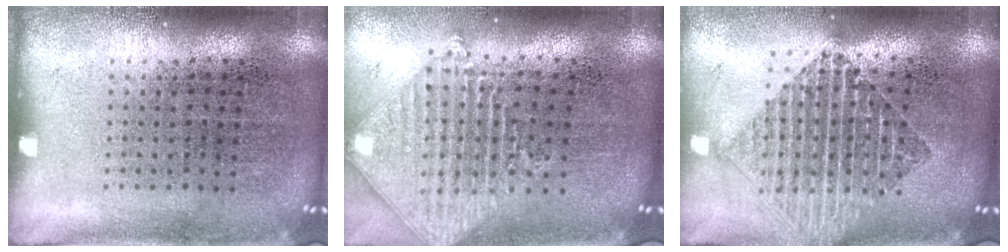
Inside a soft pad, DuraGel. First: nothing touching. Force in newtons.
{"total": 1.9, "press": 1.6, "slide": 1.1}
{"total": 2.1, "press": 1.7, "slide": 1.2}